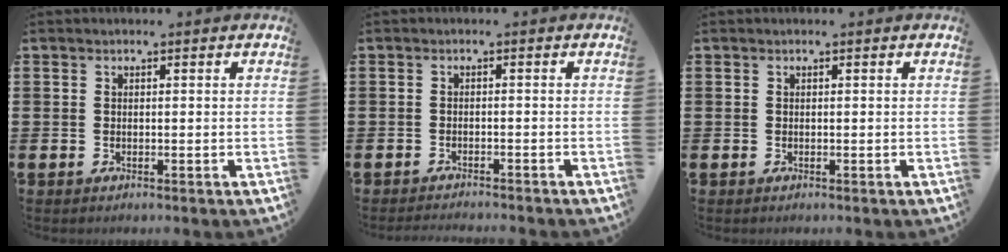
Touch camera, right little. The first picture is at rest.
{"total": 1.2, "force": [-1.1, -0.1, 0.0], "torque": [-0.001, 0.001, -0.023]}
{"total": 0.0}